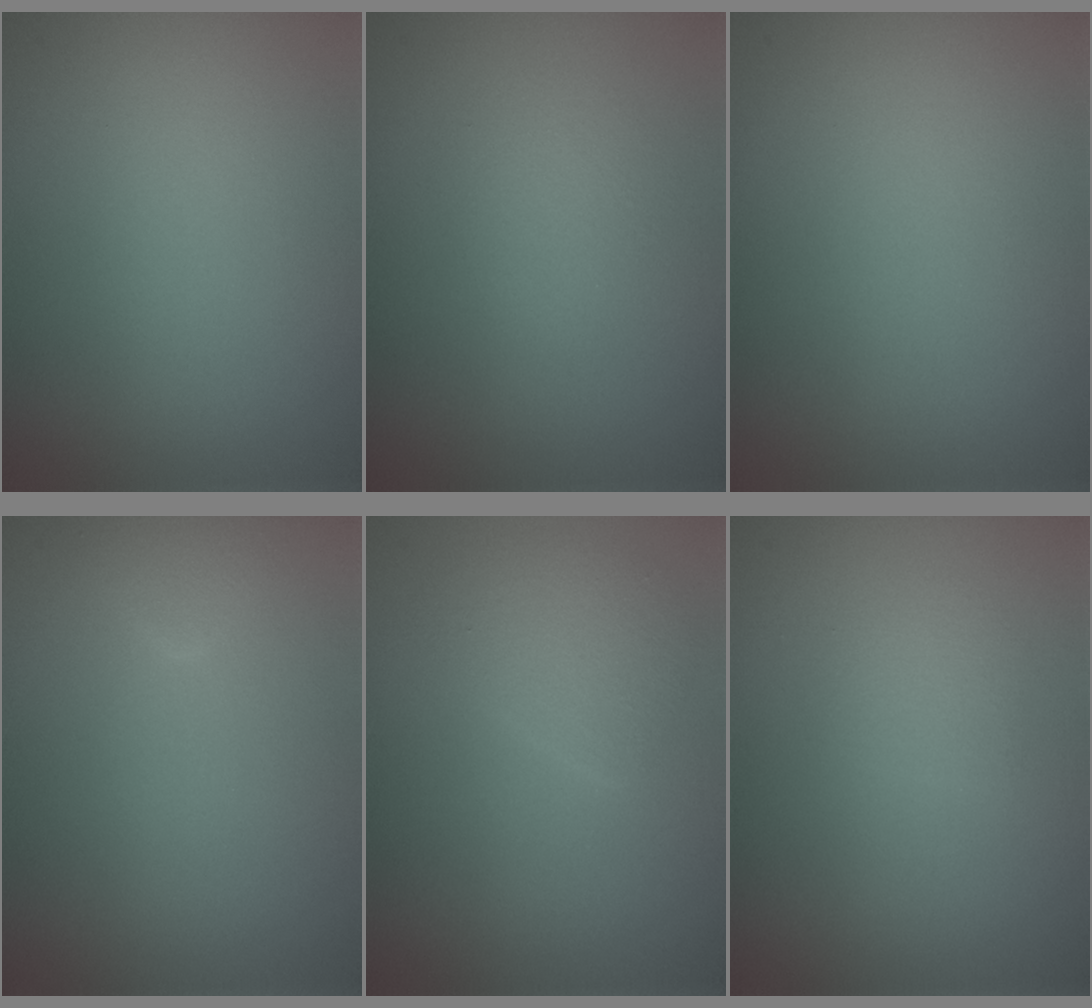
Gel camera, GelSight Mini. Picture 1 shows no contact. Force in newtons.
{"total": 1.4, "press": 1.4, "slide": 0.0}
{"total": 0.0}
{"total": 1.4, "press": 1.4, "slide": 0.1}
{"total": 2.4, "press": 2.4, "slide": 0.1}
{"total": 1.2, "press": 1.2, "slide": 0.0}